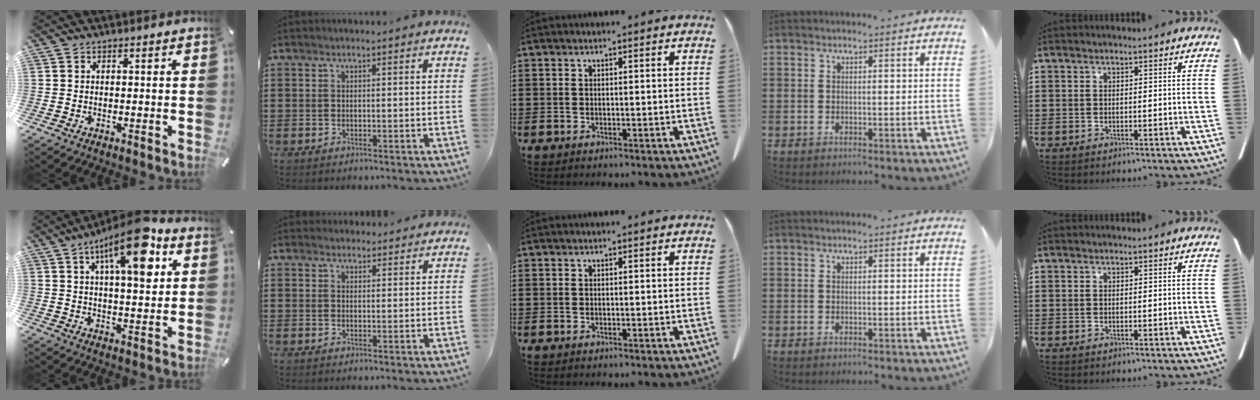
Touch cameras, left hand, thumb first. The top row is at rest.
{"thumb": {"total": 16.0, "force": [7.7, 5.8, 12.8], "torque": [-0.196, -0.027, 0.122]}, "index": {"total": 2.0, "force": [1.9, 0.7, 0.1], "torque": [-0.005, 0.003, 0.038]}}